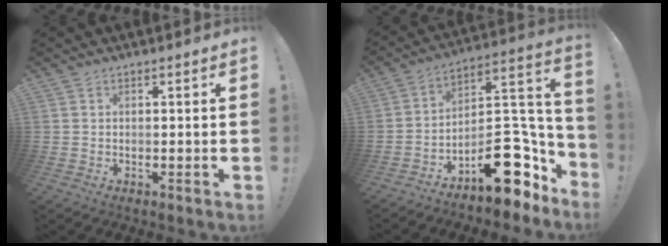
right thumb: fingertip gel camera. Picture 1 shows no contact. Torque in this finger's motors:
{"motor_torque": [2.68, 1.74, 1.26, -1.51, 0.40]}